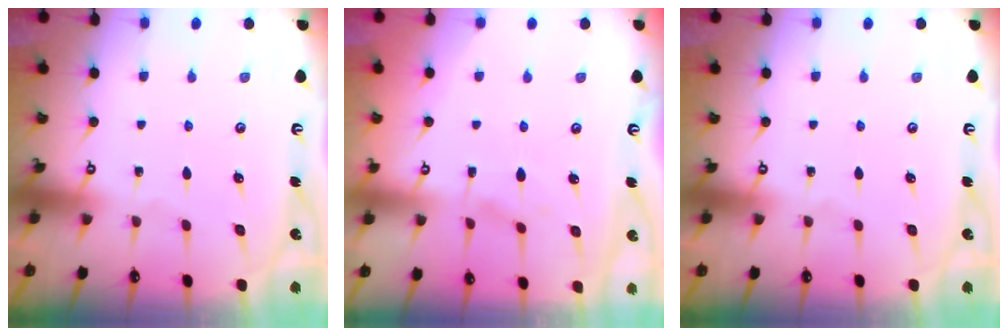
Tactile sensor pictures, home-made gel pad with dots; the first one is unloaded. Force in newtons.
{"total": 2.0, "press": 1.9, "slide": 0.8}
{"total": 0.0}